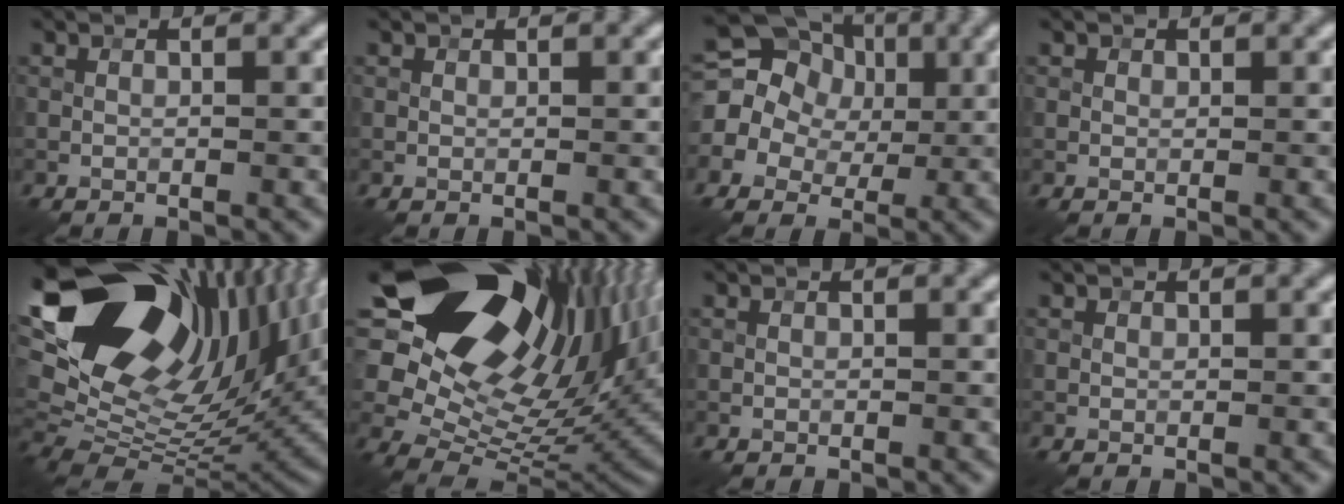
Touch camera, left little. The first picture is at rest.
{"total": 0.0}
{"total": 12.8, "force": [2.4, 11.4, 5.2], "torque": [-0.117, 0.044, 0.013]}
{"total": 0.5, "force": [0.3, 0.4, 0.1], "torque": [0.002, -0.001, 0.004]}
{"total": 20.9, "force": [9.0, 11.3, 15.1], "torque": [-0.250, 0.040, 0.154]}
{"total": 21.5, "force": [10.5, 12.7, 13.8], "torque": [-0.244, 0.052, 0.188]}
{"total": 0.0}
{"total": 0.0}